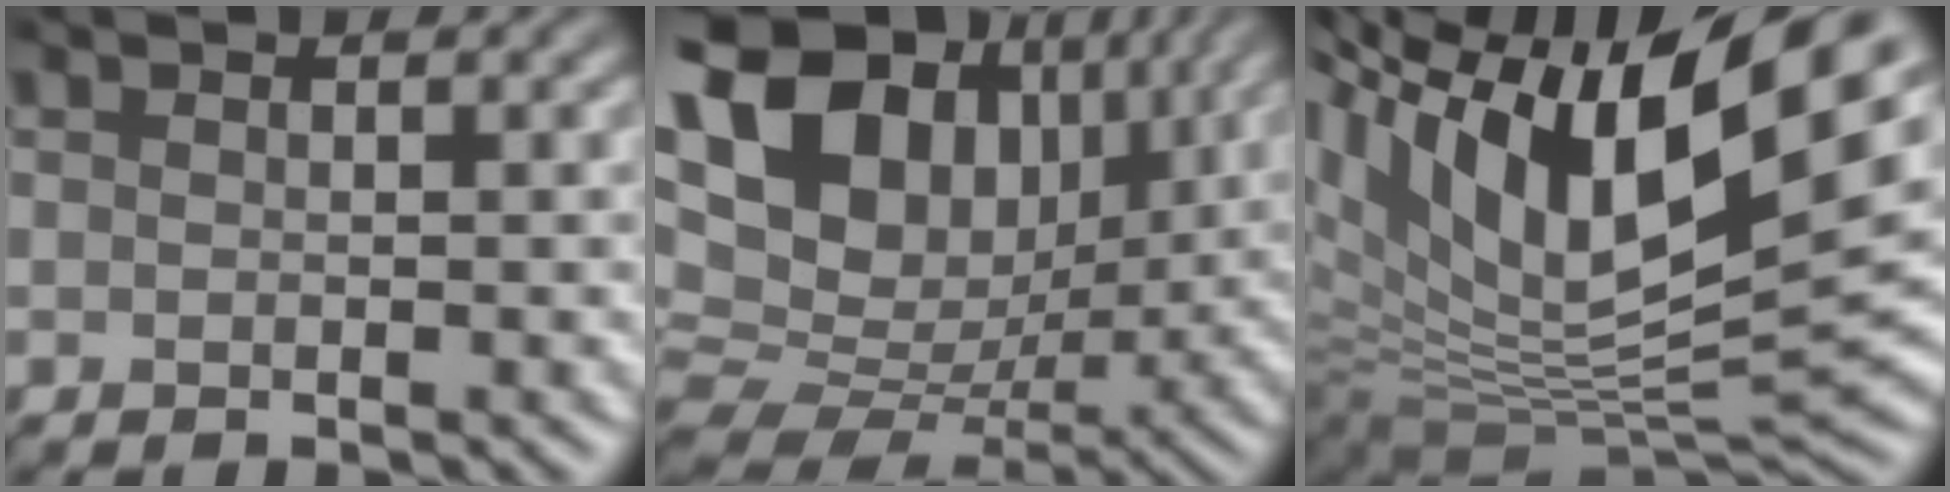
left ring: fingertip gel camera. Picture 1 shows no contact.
{"total": 17.9, "force": [7.0, 12.5, 10.9], "torque": [-0.236, 0.044, 0.129]}
{"total": 16.4, "force": [6.1, 6.6, 13.8], "torque": [-0.263, 0.020, 0.102]}